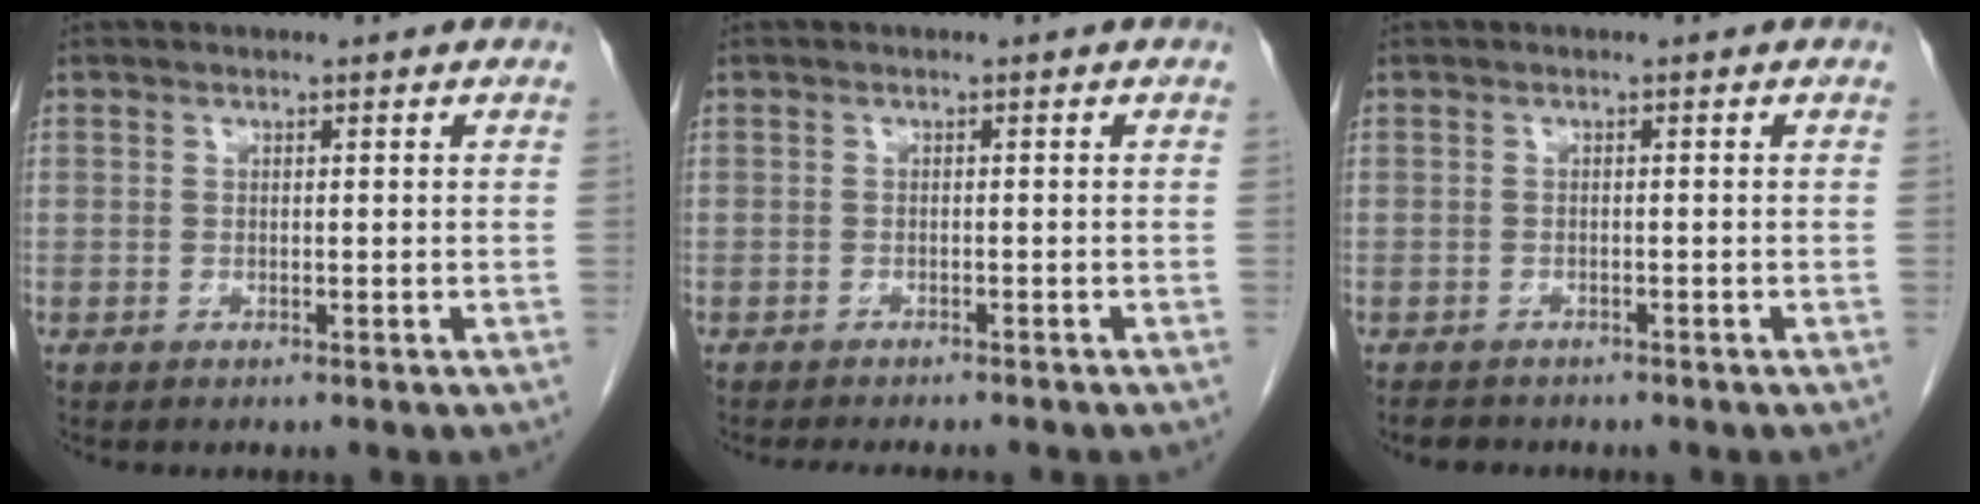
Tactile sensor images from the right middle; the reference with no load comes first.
{"total": 6.4, "force": [-5.7, 1.6, 2.4], "torque": [-0.030, -0.004, -0.072]}
{"total": 3.1, "force": [-2.7, 1.3, 0.8], "torque": [-0.016, -0.003, -0.035]}